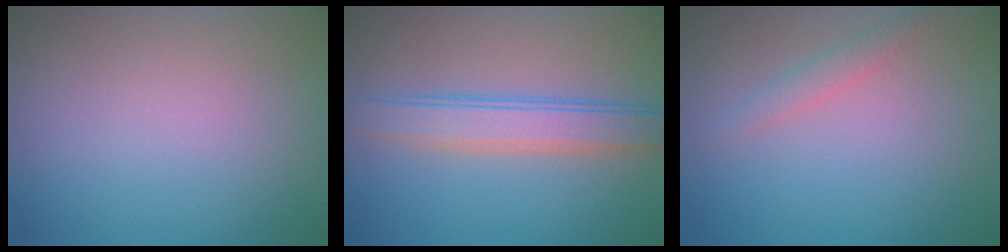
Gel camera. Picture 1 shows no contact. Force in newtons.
{"total": 4.2, "press": 4.2, "slide": 0.2}
{"total": 1.4, "press": 1.4, "slide": 0.1}